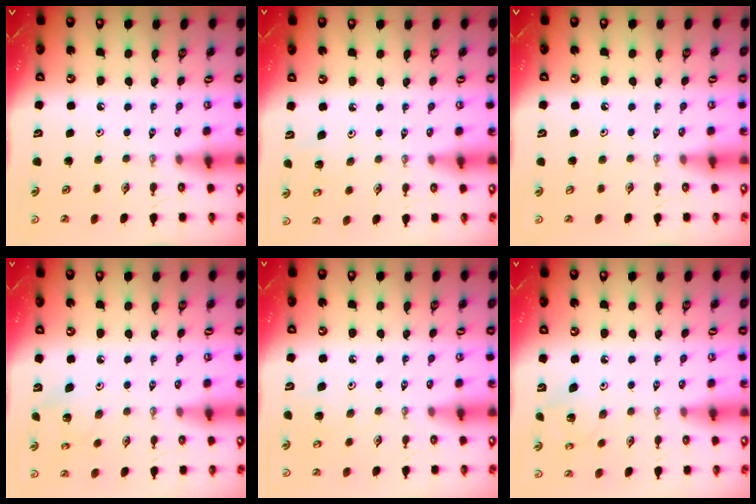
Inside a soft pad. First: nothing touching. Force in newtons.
{"total": 4.0, "press": 3.9, "slide": 0.9}
{"total": 0.7, "press": 0.1, "slide": 0.7}
{"total": 3.7, "press": 3.6, "slide": 0.3}
{"total": 6.4, "press": 6.3, "slide": 0.9}
{"total": 4.4, "press": 4.4, "slide": 0.2}